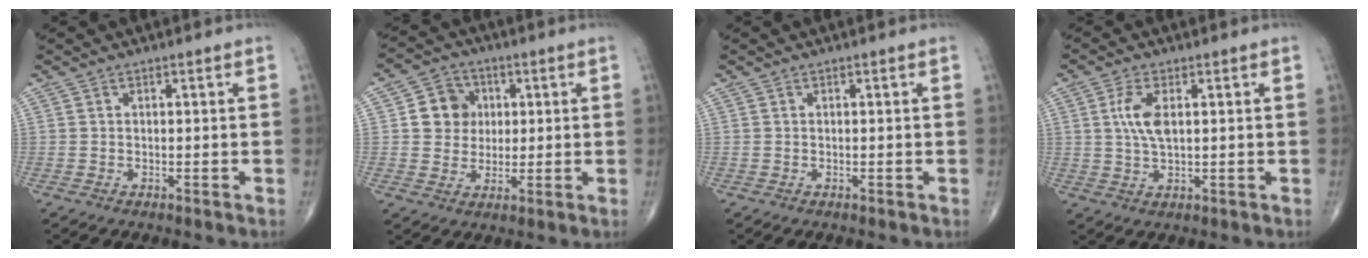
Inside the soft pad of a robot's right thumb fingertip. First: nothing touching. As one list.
[{"total": 8.1, "force": [1.5, 7.3, 3.2], "torque": [-0.016, 0.000, 0.021]}, {"total": 0.0}, {"total": 5.6, "force": [1.2, 2.5, 4.8], "torque": [-0.105, -0.002, 0.024]}]